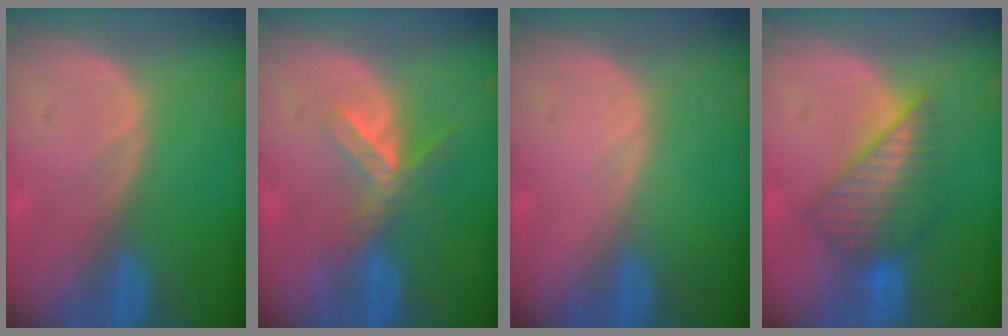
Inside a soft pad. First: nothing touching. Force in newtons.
{"total": 5.4, "press": 4.9, "slide": 2.4}
{"total": 0.0}
{"total": 6.6, "press": 6.5, "slide": 1.2}